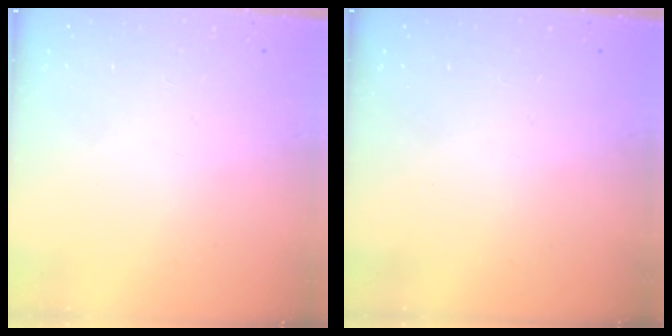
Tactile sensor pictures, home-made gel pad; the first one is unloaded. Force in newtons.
{"total": 0.0}